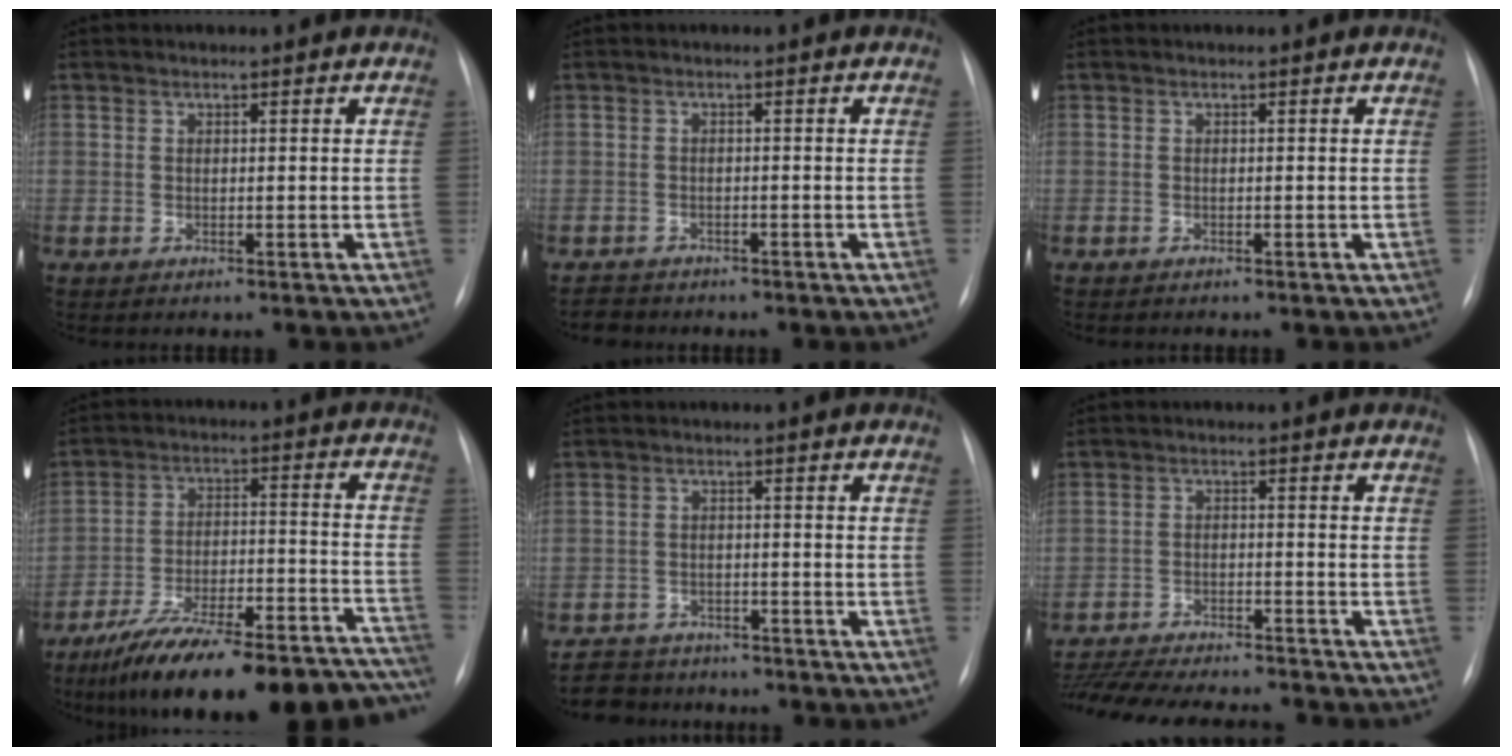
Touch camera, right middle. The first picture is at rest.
{"total": 2.4, "force": [-2.2, 1.0, -0.4], "torque": [0.001, -0.002, -0.038]}
{"total": 0.6, "force": [-0.5, 0.1, 0.1], "torque": [-0.007, -0.001, -0.011]}
{"total": 27.2, "force": [-22.8, 6.3, 13.4], "torque": [-0.152, 0.015, -0.325]}
{"total": 6.5, "force": [-5.7, 3.0, 0.4], "torque": [-0.006, 0.000, -0.088]}
{"total": 17.6, "force": [-16.1, 2.4, 6.6], "torque": [-0.156, -0.023, -0.235]}